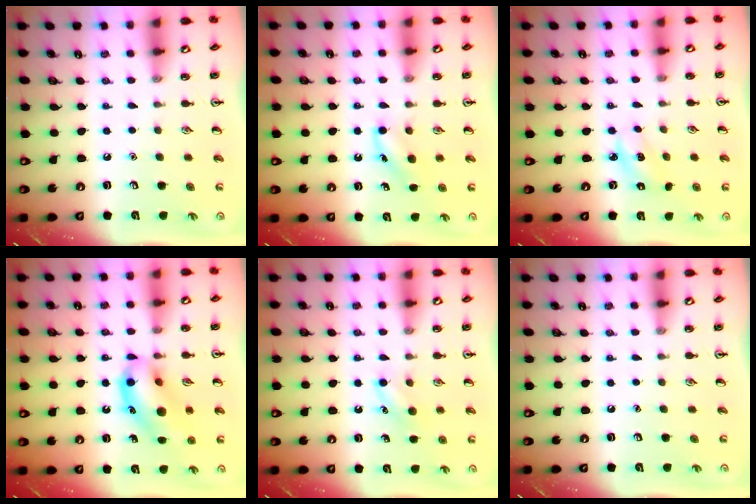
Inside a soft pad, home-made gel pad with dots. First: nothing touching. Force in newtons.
{"total": 4.4, "press": 4.0, "slide": 1.7}
{"total": 2.6, "press": 2.5, "slide": 0.6}
{"total": 14.2, "press": 13.8, "slide": 3.3}
{"total": 4.7, "press": 4.5, "slide": 1.4}
{"total": 0.0}